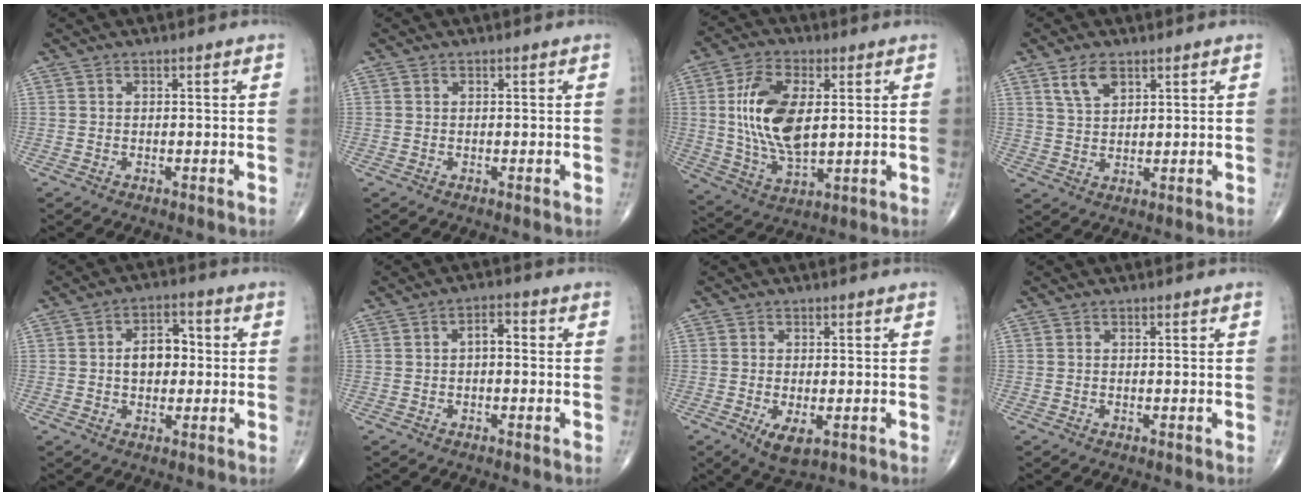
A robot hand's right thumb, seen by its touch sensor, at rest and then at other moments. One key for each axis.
{"total": 0.0}
{"total": 14.9, "fx": 2.1, "fy": 7.7, "fz": 12.6, "tx": -0.240, "ty": -0.011, "tz": 0.045}
{"total": 4.9, "fx": 2.8, "fy": 2.6, "fz": 3.1, "tx": -0.053, "ty": -0.012, "tz": 0.058}
{"total": 7.0, "fx": 0.2, "fy": 4.7, "fz": 5.2, "tx": -0.057, "ty": 0.018, "tz": -0.004}
{"total": 3.2, "fx": -0.1, "fy": 1.7, "fz": 2.6, "tx": -0.032, "ty": 0.014, "tz": -0.007}
{"total": 4.7, "fx": -1.6, "fy": 2.0, "fz": 3.9, "tx": -0.065, "ty": -0.009, "tz": -0.020}
{"total": 0.0}